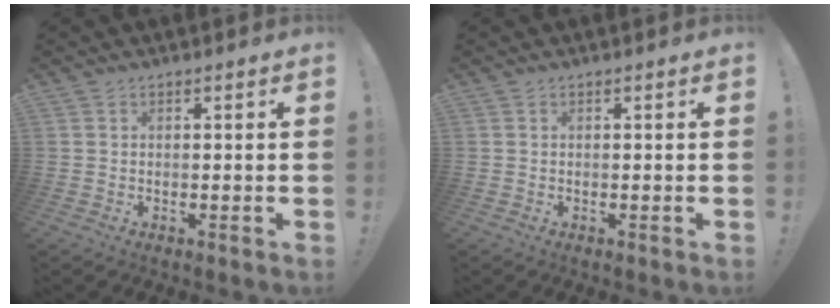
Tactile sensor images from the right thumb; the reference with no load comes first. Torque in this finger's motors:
{"motor_torque": [0.01, 0.01, -0.04, 0.02, 0.00]}